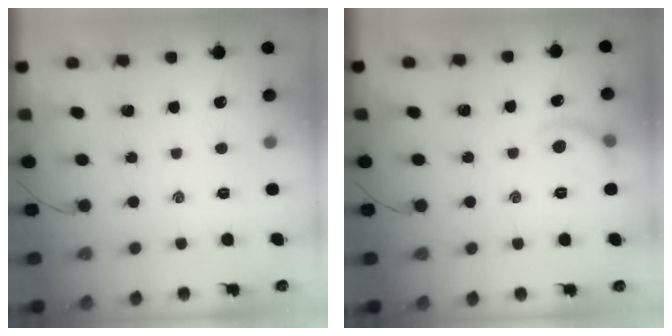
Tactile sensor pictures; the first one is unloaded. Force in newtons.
{"total": 7.6, "press": 7.5, "slide": 0.7}